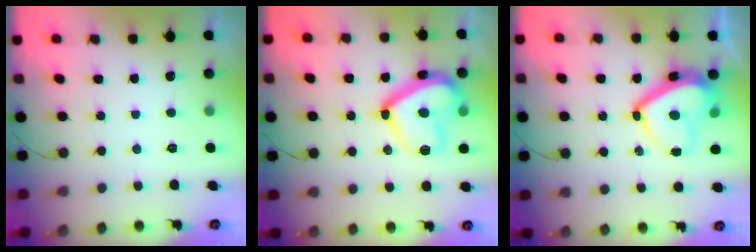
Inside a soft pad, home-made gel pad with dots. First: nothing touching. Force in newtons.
{"total": 18.2, "press": 18.1, "slide": 1.7}
{"total": 13.9, "press": 13.7, "slide": 1.9}